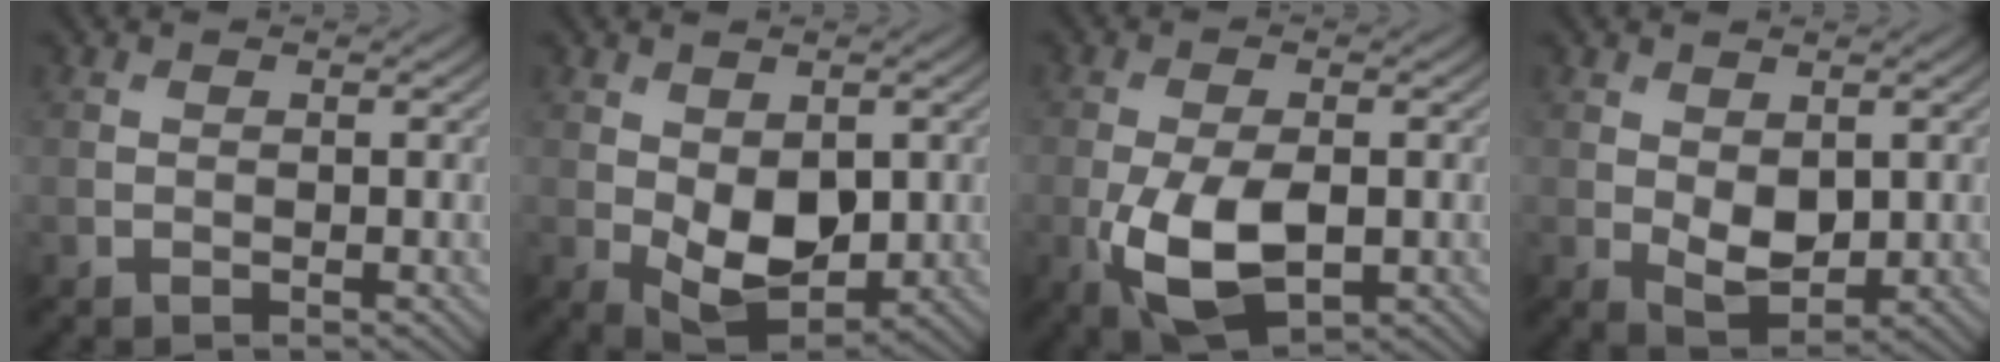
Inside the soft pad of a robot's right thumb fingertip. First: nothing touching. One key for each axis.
{"total": 6.7, "fx": -0.3, "fy": 4.2, "fz": 5.3, "tx": -0.106, "ty": -0.012, "tz": 0.004}
{"total": 8.8, "fx": -2.4, "fy": 4.3, "fz": 7.2, "tx": -0.163, "ty": -0.015, "tz": -0.037}
{"total": 3.9, "fx": 0.4, "fy": 2.5, "fz": 3.1, "tx": -0.058, "ty": -0.008, "tz": 0.015}